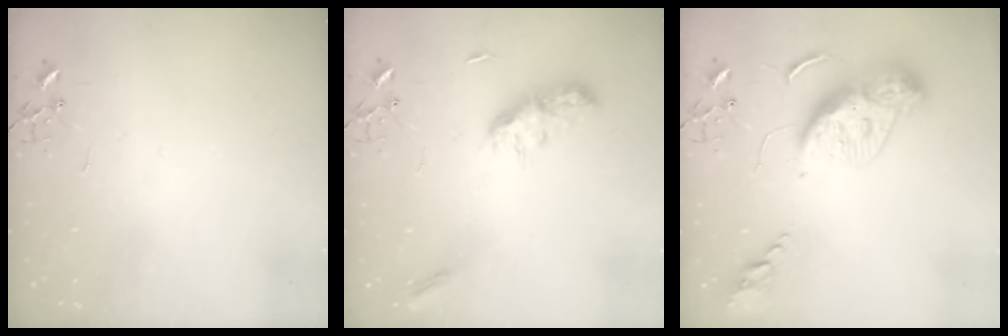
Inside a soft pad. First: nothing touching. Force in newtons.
{"total": 9.9, "press": 9.9, "slide": 0.1}
{"total": 12.9, "press": 12.9, "slide": 1.2}